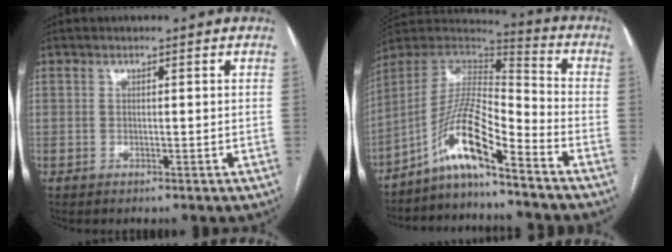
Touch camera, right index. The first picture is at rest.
{"total": 11.8, "force": [-8.0, 1.0, 8.7], "torque": [-0.169, 0.017, -0.148]}